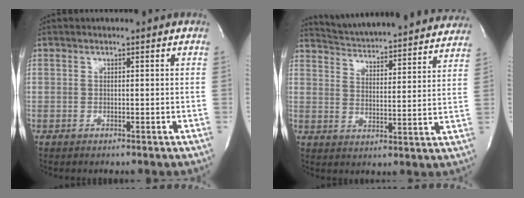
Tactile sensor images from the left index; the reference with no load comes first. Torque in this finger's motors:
{"motor_torque": [1.07, -1.07, 0.17, 0.04]}